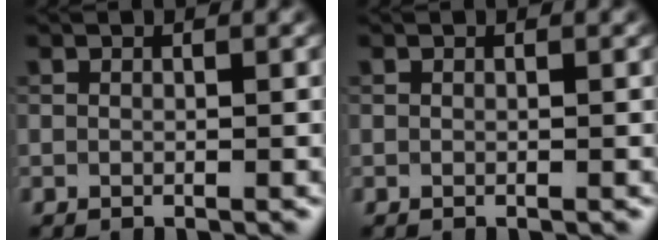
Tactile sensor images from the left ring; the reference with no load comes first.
{"total": 0.0}